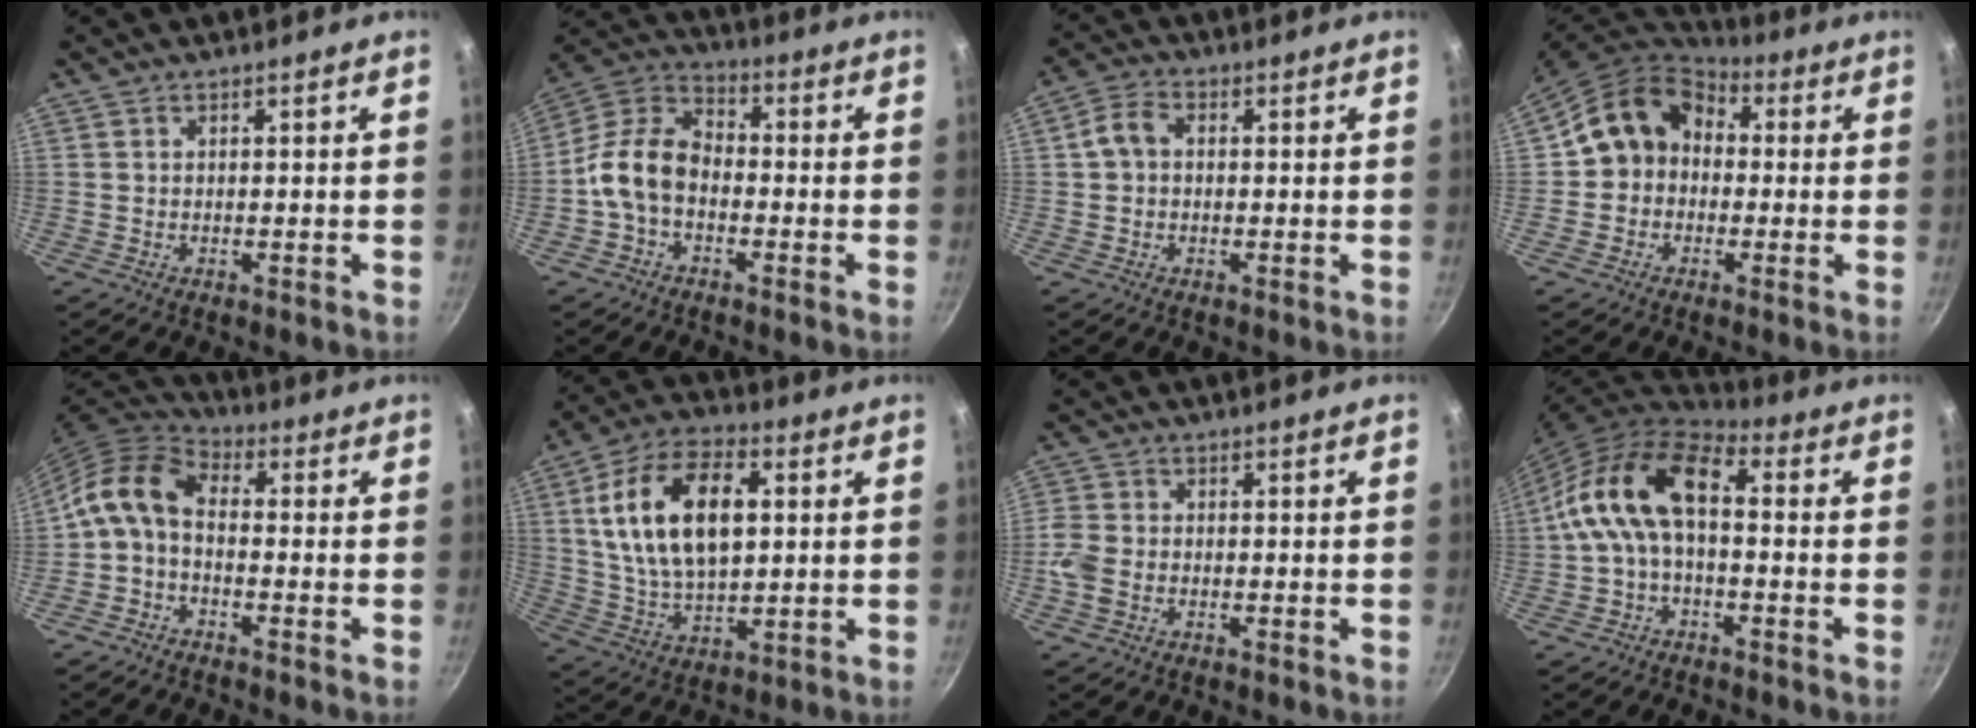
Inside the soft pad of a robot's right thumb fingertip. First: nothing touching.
{"total": 11.3, "force": [-2.4, 7.8, 7.8], "torque": [-0.143, 0.039, -0.058]}
{"total": 4.5, "force": [0.3, 3.4, 3.0], "torque": [-0.052, 0.016, -0.001]}
{"total": 12.1, "force": [0.1, 10.2, 6.6], "torque": [-0.089, 0.036, -0.017]}
{"total": 9.0, "force": [-1.0, 5.6, 7.0], "torque": [-0.131, 0.031, -0.038]}
{"total": 19.4, "force": [4.0, 10.7, 15.7], "torque": [-0.271, 0.005, 0.073]}
{"total": 4.3, "force": [-1.2, 3.0, 2.8], "torque": [-0.078, 0.005, -0.029]}
{"total": 14.1, "force": [0.4, 7.7, 11.8], "torque": [-0.217, 0.043, -0.006]}